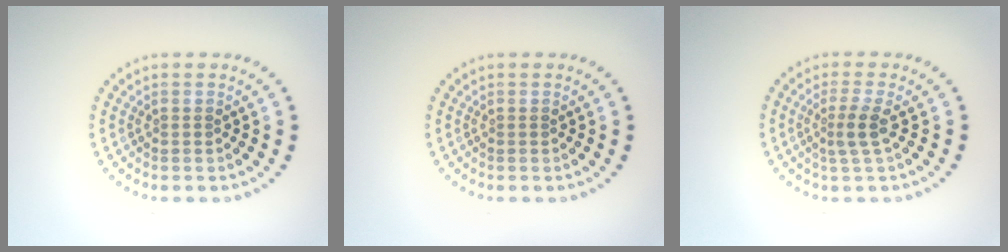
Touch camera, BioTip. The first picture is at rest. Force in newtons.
{"total": 0.0}
{"total": 1.9, "press": 1.4, "slide": 1.3}